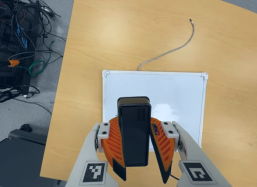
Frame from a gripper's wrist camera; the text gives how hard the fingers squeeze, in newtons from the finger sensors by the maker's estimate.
{"total": 10.8, "left": 10.5, "right": 11.1}